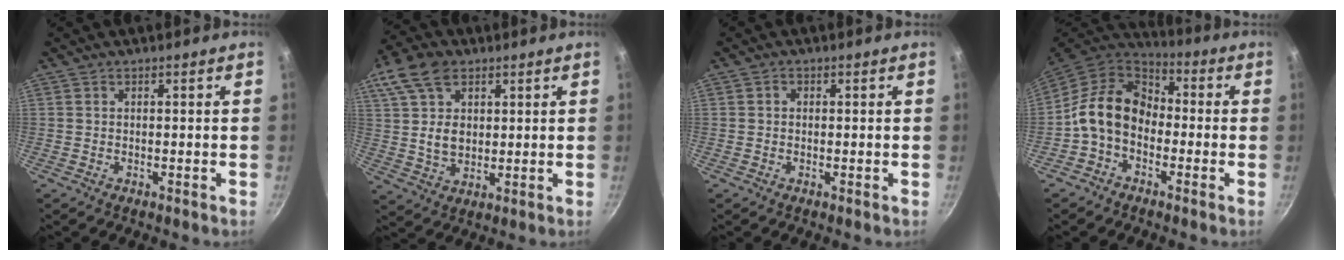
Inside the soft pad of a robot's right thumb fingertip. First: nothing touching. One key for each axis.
{"total": 12.8, "fx": 5.0, "fy": 8.8, "fz": 7.9, "tx": -0.133, "ty": -0.006, "tz": 0.090}
{"total": 0.8, "fx": 0.0, "fy": 0.8, "fz": 0.3, "tx": -0.003, "ty": 0.005, "tz": -0.001}
{"total": 12.9, "fx": -2.1, "fy": 9.7, "fz": 8.3, "tx": -0.118, "ty": 0.040, "tz": -0.062}